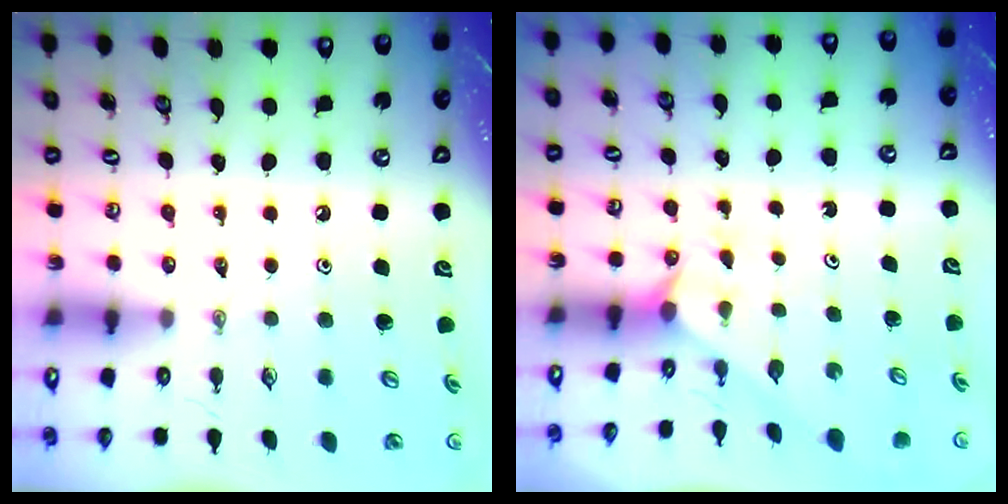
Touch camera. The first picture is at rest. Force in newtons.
{"total": 3.7, "press": 3.6, "slide": 0.4}